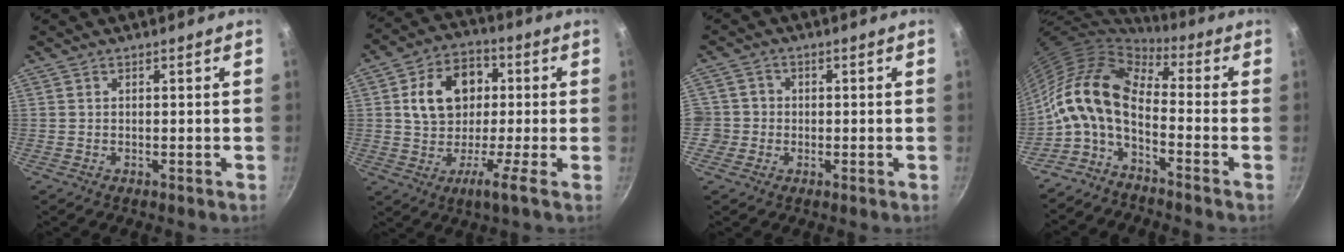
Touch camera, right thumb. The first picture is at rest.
{"total": 12.1, "force": [0.4, 7.5, 9.5], "torque": [-0.140, 0.036, -0.016]}
{"total": 3.9, "force": [-0.8, 3.7, 0.7], "torque": [0.012, 0.011, -0.020]}
{"total": 13.3, "force": [-2.8, 6.6, 11.1], "torque": [-0.210, 0.035, -0.072]}